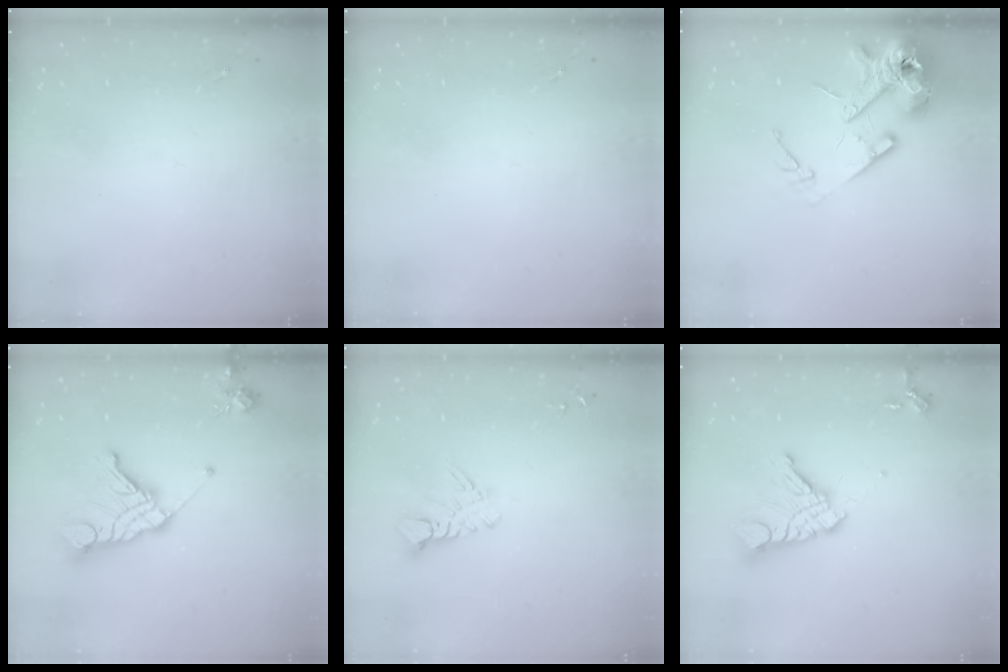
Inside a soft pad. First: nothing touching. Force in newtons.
{"total": 0.0}
{"total": 16.3, "press": 16.2, "slide": 2.3}
{"total": 17.5, "press": 17.4, "slide": 2.0}
{"total": 7.5, "press": 7.5, "slide": 0.7}
{"total": 15.7, "press": 15.6, "slide": 1.8}